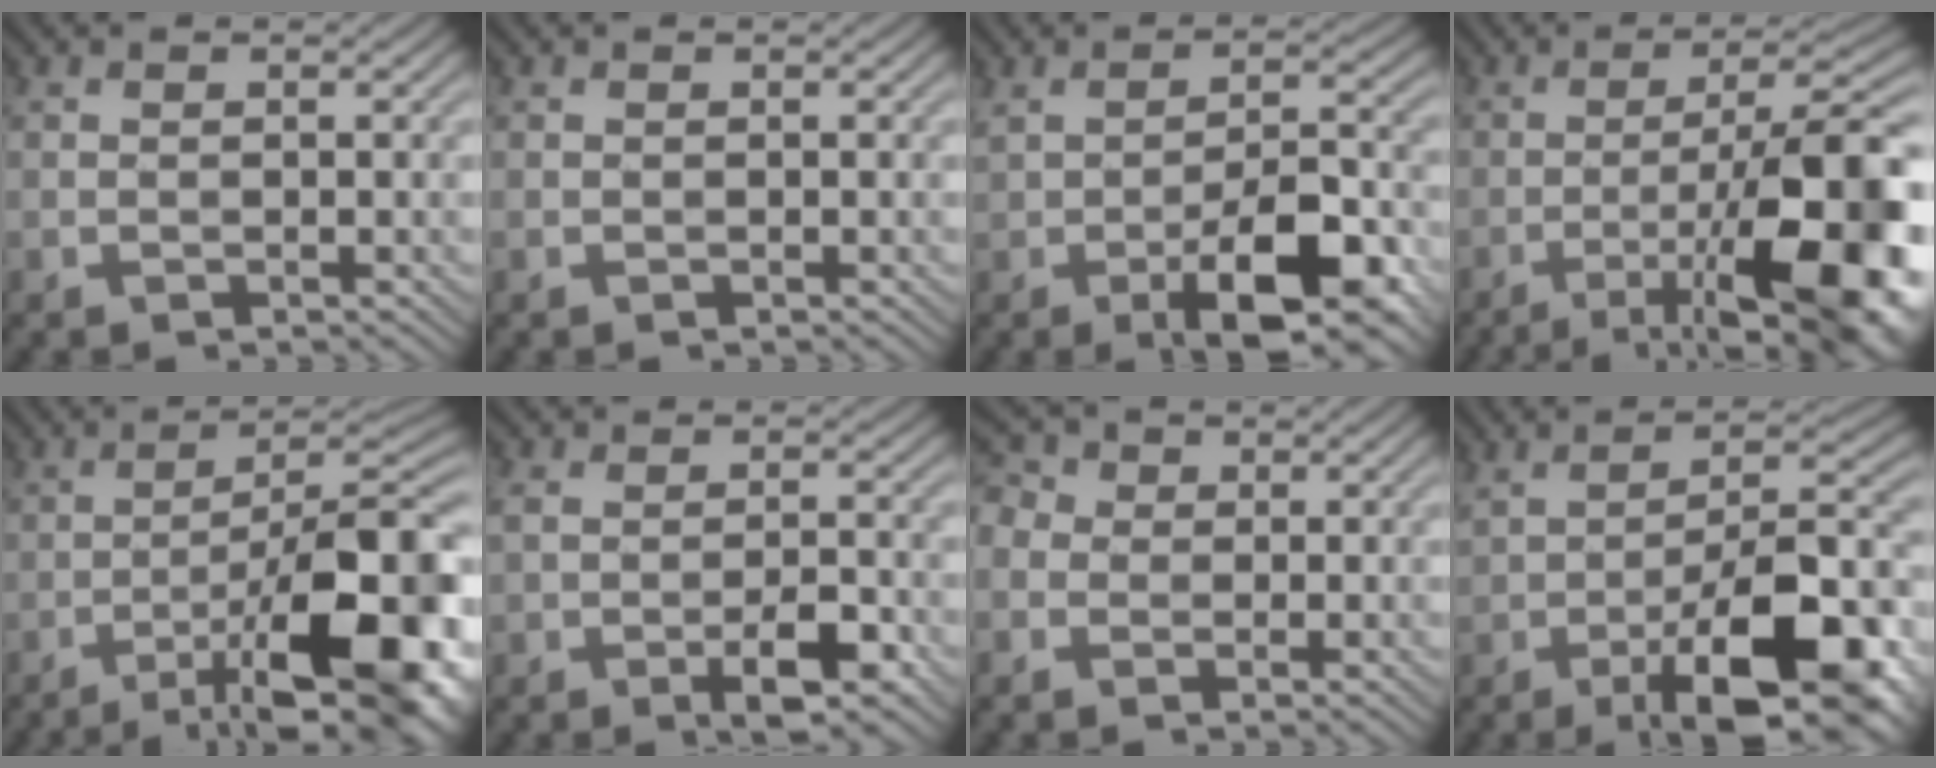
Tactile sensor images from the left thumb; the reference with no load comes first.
{"total": 0.0}
{"total": 10.0, "force": [-3.7, 3.6, 8.6], "torque": [-0.144, -0.004, -0.058]}
{"total": 16.7, "force": [-6.6, 4.7, 14.6], "torque": [-0.207, 0.009, -0.095]}
{"total": 18.0, "force": [-8.1, 5.5, 15.0], "torque": [-0.208, 0.006, -0.122]}
{"total": 5.7, "force": [-2.5, 2.5, 4.5], "torque": [-0.085, 0.000, -0.047]}
{"total": 3.6, "force": [-0.6, 3.2, 1.6], "torque": [-0.055, 0.006, -0.016]}
{"total": 14.8, "force": [-5.9, 4.6, 12.8], "torque": [-0.200, 0.004, -0.093]}